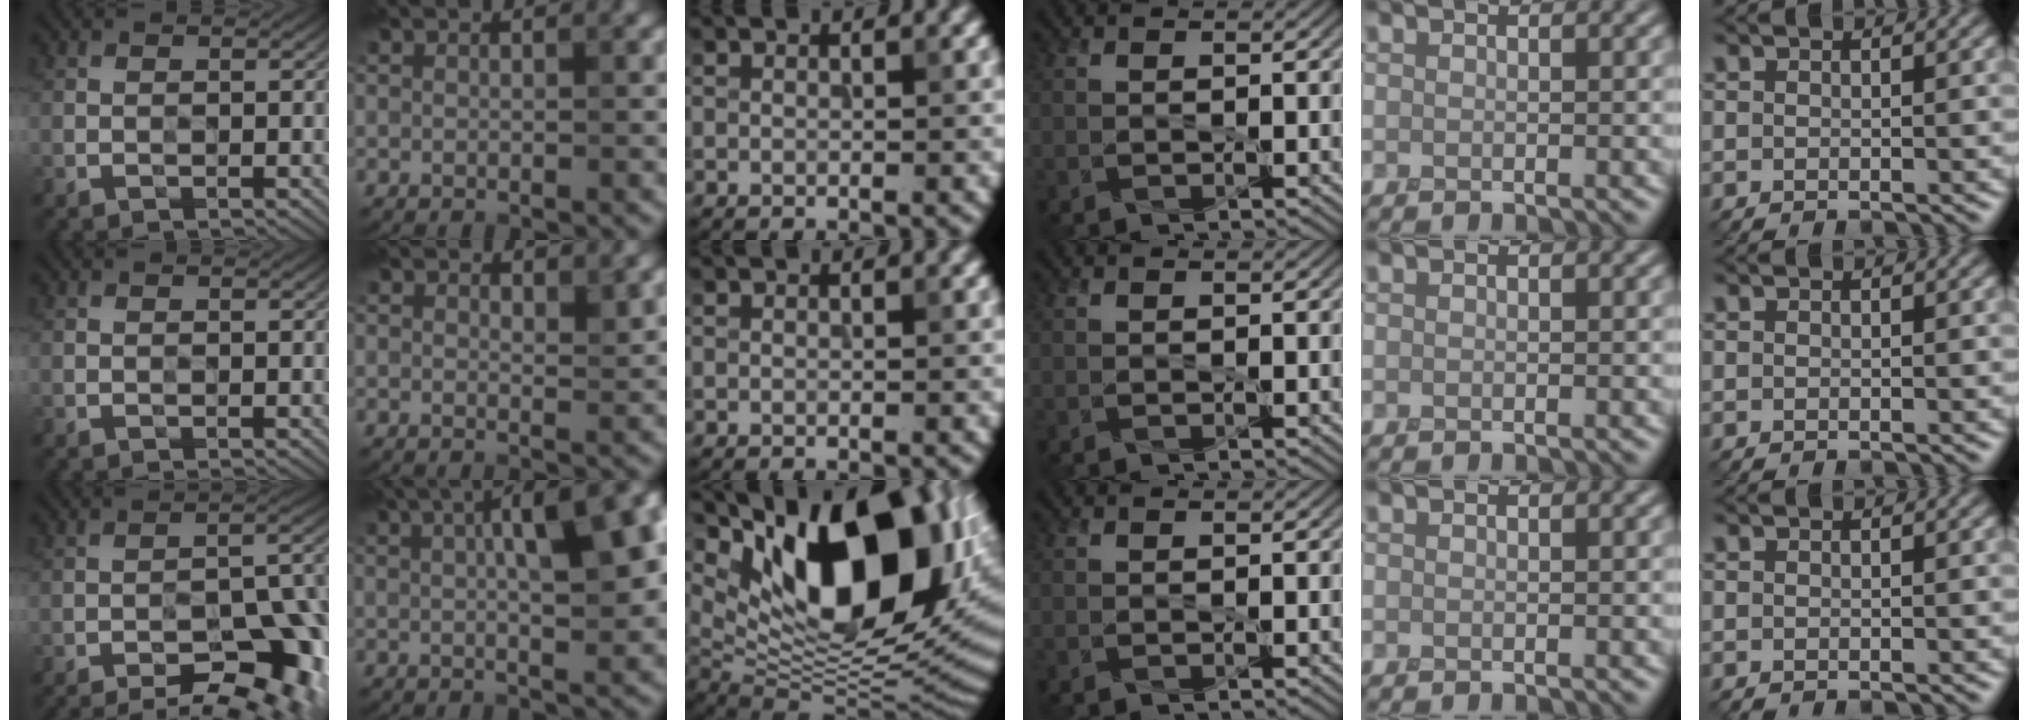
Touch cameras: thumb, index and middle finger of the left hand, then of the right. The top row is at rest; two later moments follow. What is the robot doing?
{"motion": "peel", "object": "cling film"}